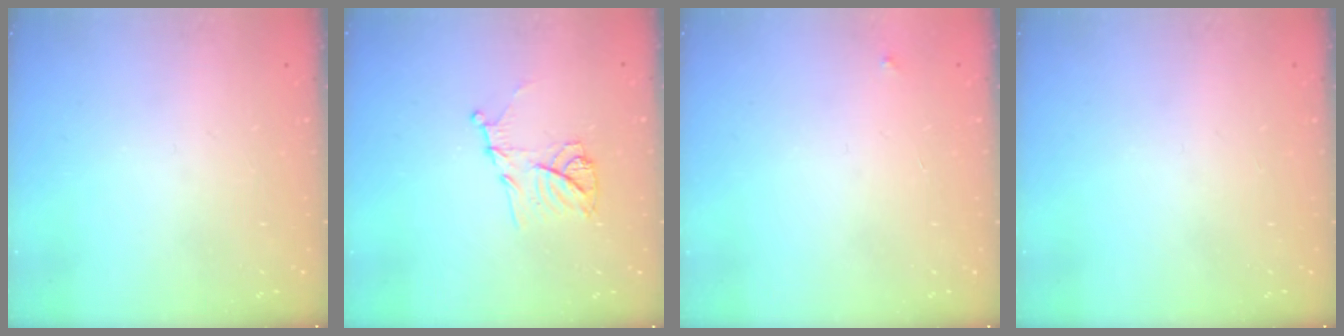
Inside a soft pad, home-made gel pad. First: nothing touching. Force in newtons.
{"total": 11.4, "press": 11.4, "slide": 0.3}
{"total": 2.5, "press": 2.4, "slide": 0.4}
{"total": 0.0}